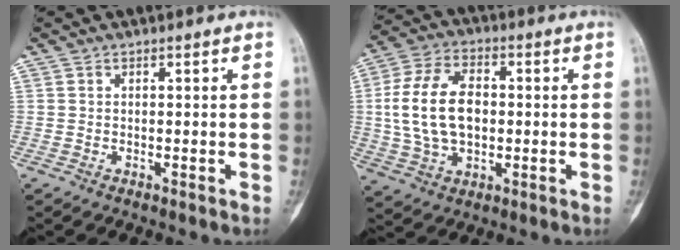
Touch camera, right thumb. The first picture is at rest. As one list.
[{"total": 14.9, "force": [0.4, 9.6, 11.4], "torque": [-0.205, 0.017, 0.008]}]